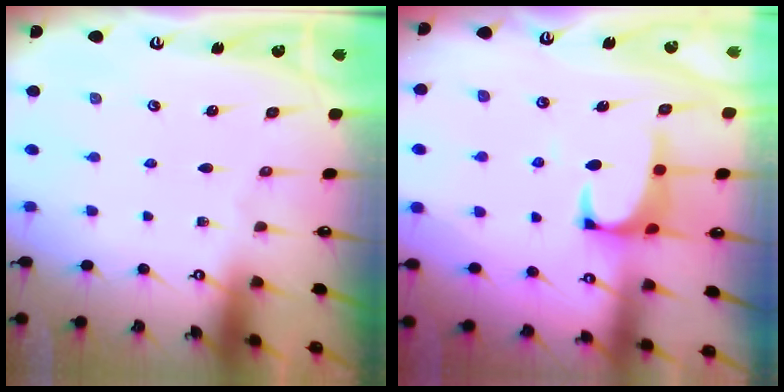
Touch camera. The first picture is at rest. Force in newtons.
{"total": 1.6, "press": 1.3, "slide": 0.9}